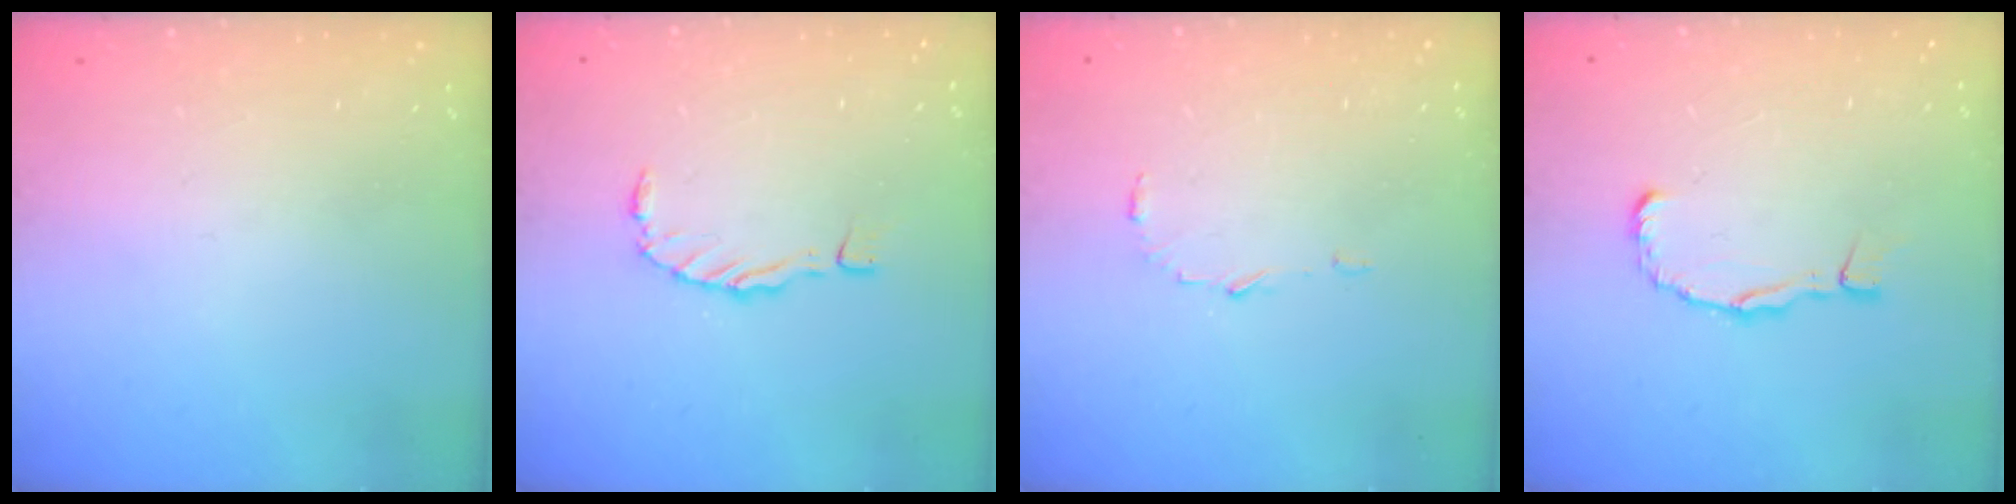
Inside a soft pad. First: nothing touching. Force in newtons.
{"total": 0.0}
{"total": 4.4, "press": 4.3, "slide": 0.4}
{"total": 4.9, "press": 4.9, "slide": 0.6}